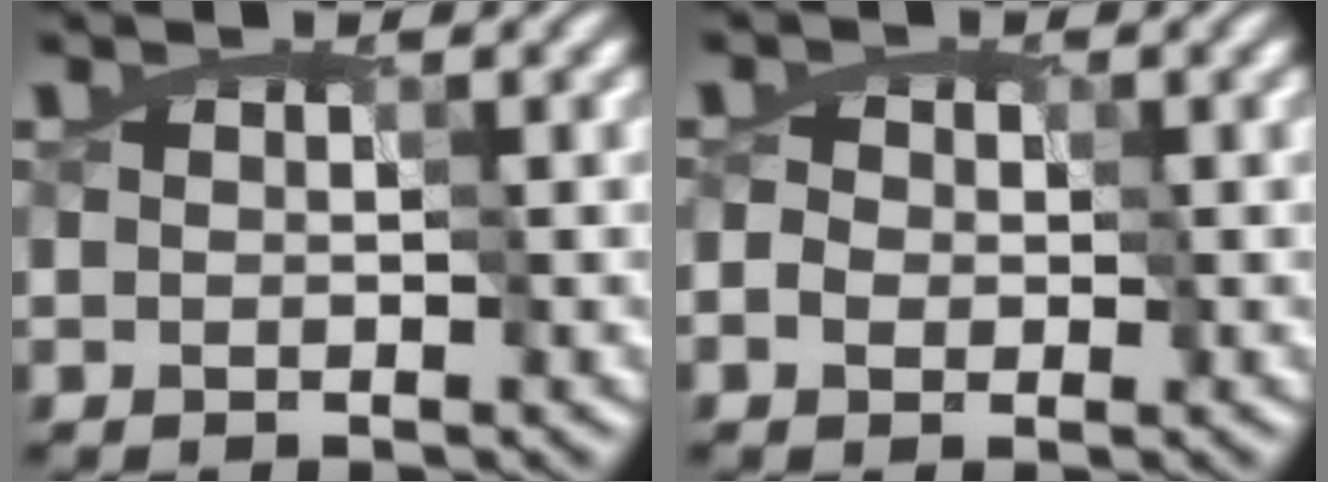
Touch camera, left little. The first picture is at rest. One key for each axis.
{"total": 2.6, "fx": -0.5, "fy": 2.4, "fz": 0.9, "tx": -0.008, "ty": 0.011, "tz": -0.017}